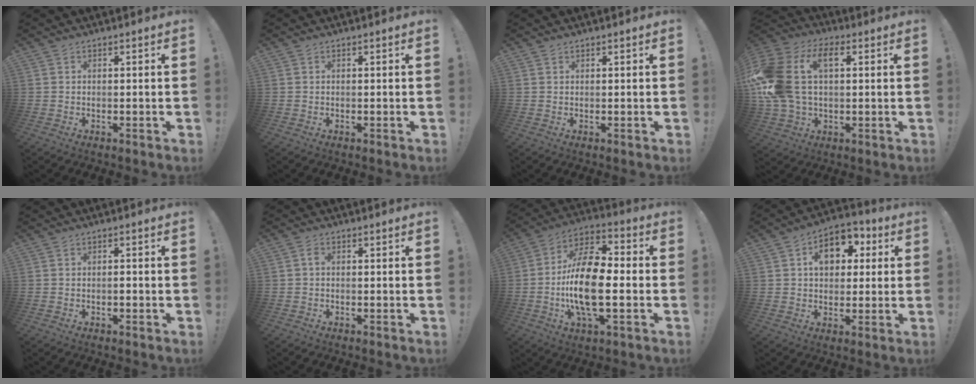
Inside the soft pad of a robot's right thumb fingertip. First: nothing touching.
{"total": 0.0}
{"total": 0.6, "force": [0.5, 0.3, 0.1], "torque": [0.006, -0.004, 0.009]}
{"total": 19.9, "force": [3.6, 13.3, 14.4], "torque": [-0.310, 0.005, 0.065]}
{"total": 0.7, "force": [-0.4, 0.4, 0.5], "torque": [-0.001, -0.001, -0.009]}
{"total": 1.3, "force": [-0.2, 0.8, 0.9], "torque": [-0.018, 0.004, -0.005]}
{"total": 18.6, "force": [-2.8, 8.4, 16.3], "torque": [-0.324, 0.006, -0.050]}
{"total": 11.6, "force": [3.5, 8.6, 7.1], "torque": [-0.095, -0.003, 0.063]}